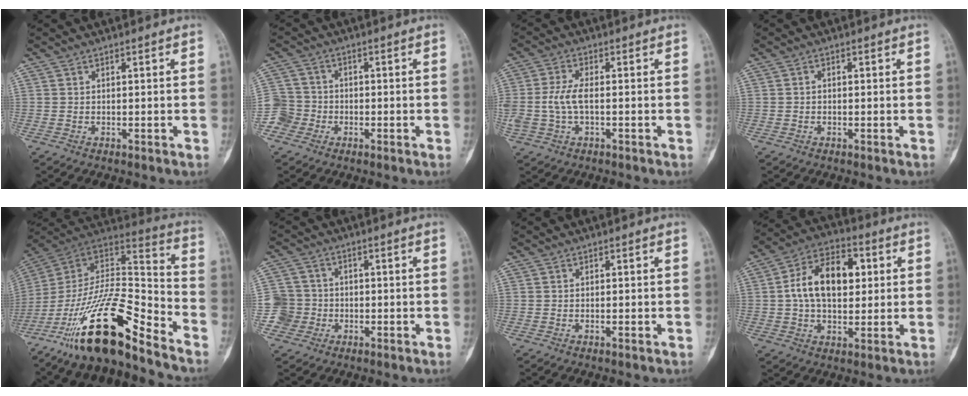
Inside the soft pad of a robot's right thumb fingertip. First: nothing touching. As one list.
[{"total": 5.3, "force": [-2.3, 4.7, 0.5], "torque": [0.014, 0.017, -0.051]}, {"total": 5.8, "force": [-0.5, 2.8, 5.0], "torque": [-0.127, 0.016, -0.010]}, {"total": 0.5, "force": [-0.1, 0.4, 0.3], "torque": [0.000, 0.002, -0.008]}, {"total": 23.2, "force": [-15.8, 6.5, 15.8], "torque": [-0.303, 0.085, -0.278]}, {"total": 5.6, "force": [-1.5, 5.4, 0.3], "torque": [0.023, 0.017, -0.032]}, {"total": 0.6, "force": [-0.2, 0.1, 0.5], "torque": [-0.006, 0.000, -0.003]}, {"total": 14.2, "force": [1.9, 8.8, 11.0], "torque": [-0.164, 0.019, 0.023]}]